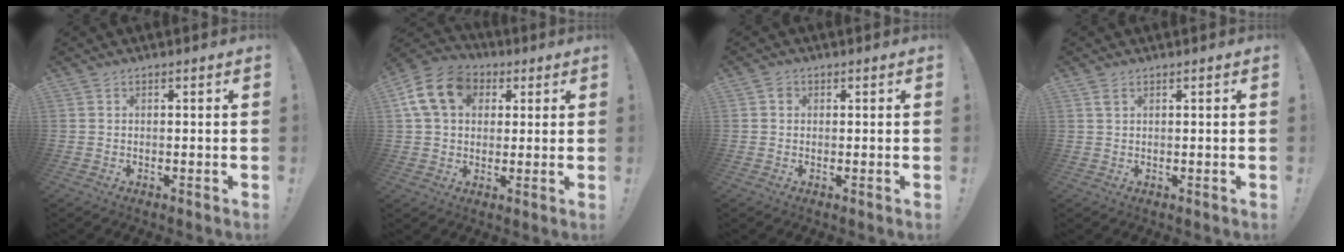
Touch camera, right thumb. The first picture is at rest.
{"total": 15.4, "force": [4.9, 11.7, 8.7], "torque": [-0.147, 0.003, 0.099]}
{"total": 1.5, "force": [0.2, 1.4, 0.6], "torque": [-0.010, 0.004, 0.002]}
{"total": 1.5, "force": [0.8, 0.6, 1.1], "torque": [-0.022, 0.002, 0.015]}